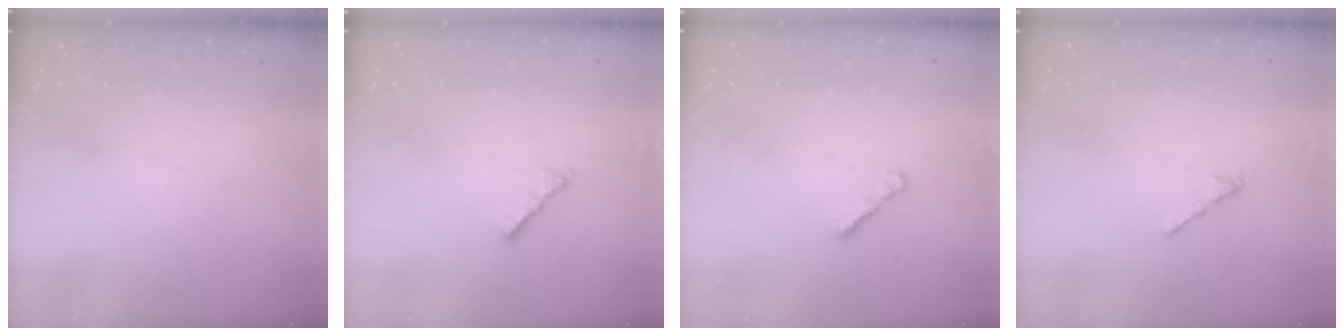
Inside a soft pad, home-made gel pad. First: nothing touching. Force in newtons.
{"total": 2.0, "press": 1.9, "slide": 0.6}
{"total": 2.4, "press": 2.3, "slide": 0.6}
{"total": 1.7, "press": 1.6, "slide": 0.5}